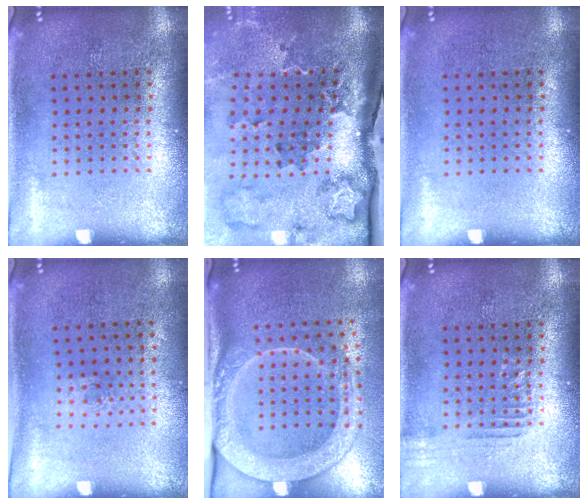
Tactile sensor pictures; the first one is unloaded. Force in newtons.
{"total": 3.0, "press": 2.2, "slide": 2.0}
{"total": 0.0}
{"total": 0.5, "press": 0.3, "slide": 0.4}
{"total": 2.7, "press": 2.1, "slide": 1.6}
{"total": 1.2, "press": 1.2, "slide": 0.3}